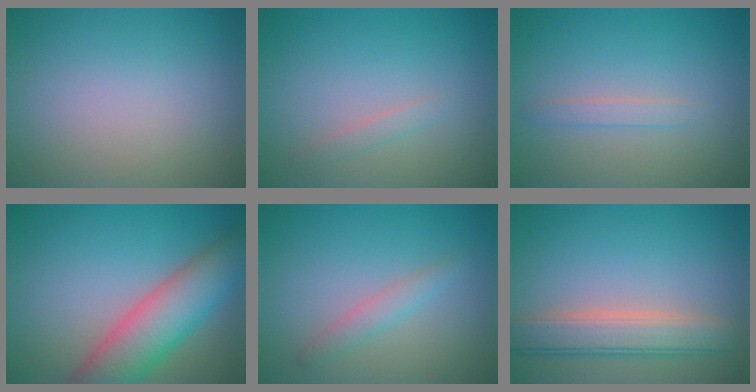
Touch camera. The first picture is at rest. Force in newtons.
{"total": 0.8, "press": 0.8, "slide": 0.1}
{"total": 1.2, "press": 1.2, "slide": 0.1}
{"total": 8.3, "press": 8.3, "slide": 0.5}
{"total": 1.6, "press": 1.6, "slide": 0.0}
{"total": 4.7, "press": 4.7, "slide": 0.5}